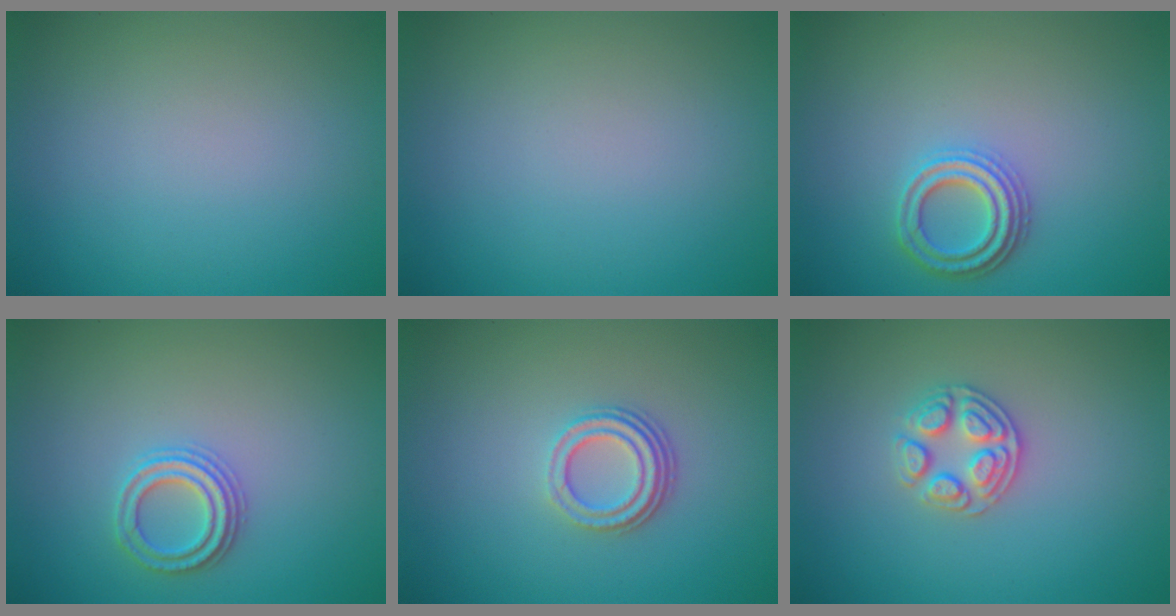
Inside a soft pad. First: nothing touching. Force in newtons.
{"total": 0.0}
{"total": 3.0, "press": 2.7, "slide": 1.1}
{"total": 2.3, "press": 2.3, "slide": 0.3}
{"total": 3.2, "press": 2.4, "slide": 2.2}
{"total": 2.7, "press": 2.6, "slide": 0.8}